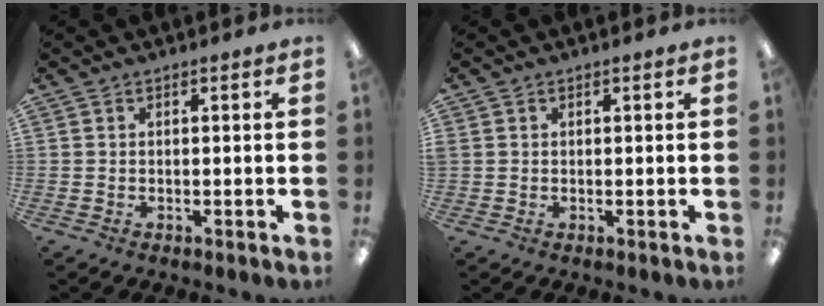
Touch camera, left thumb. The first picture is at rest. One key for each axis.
{"total": 0.9, "fx": 0.2, "fy": 0.8, "fz": 0.0, "tx": 0.000, "ty": 0.005, "tz": 0.002}